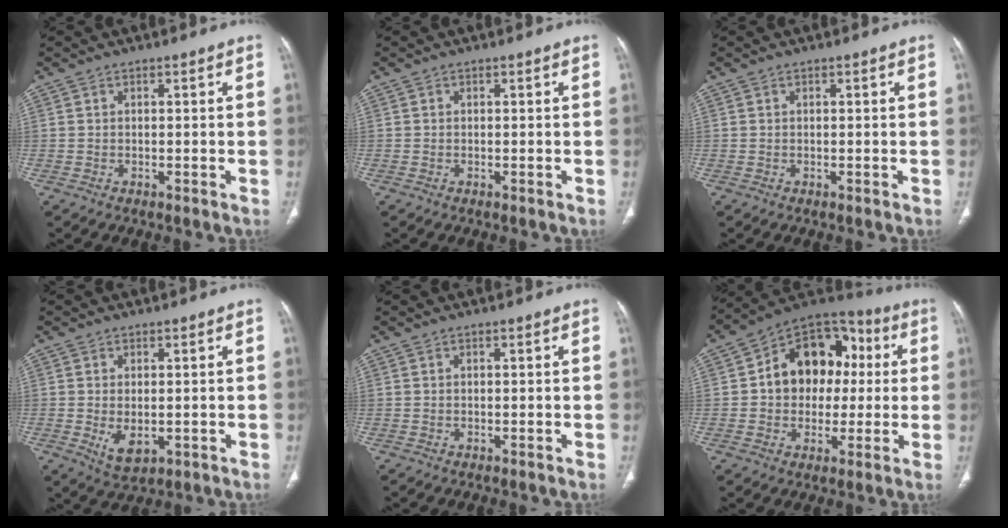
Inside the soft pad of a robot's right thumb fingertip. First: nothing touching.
{"total": 0.0}
{"total": 0.0}
{"total": 4.9, "force": [-0.8, 2.7, 4.0], "torque": [-0.068, -0.011, -0.001]}
{"total": 0.0}
{"total": 17.1, "force": [1.6, 12.9, 11.0], "torque": [-0.111, 0.032, 0.017]}